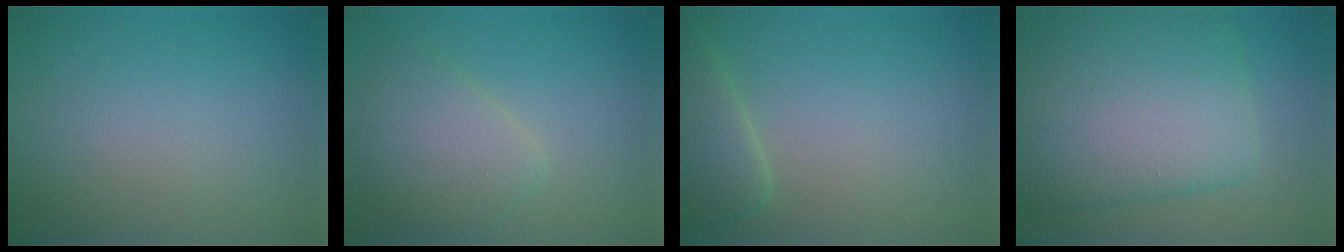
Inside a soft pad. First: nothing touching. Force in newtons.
{"total": 4.5, "press": 4.5, "slide": 0.3}
{"total": 3.5, "press": 3.5, "slide": 0.4}
{"total": 12.5, "press": 12.5, "slide": 0.3}